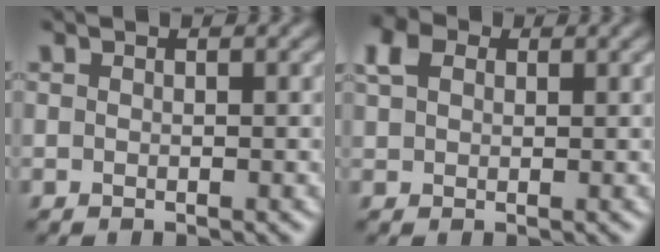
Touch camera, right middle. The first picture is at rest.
{"total": 3.1, "force": [1.4, 2.2, 1.6], "torque": [-0.041, 0.006, 0.026]}